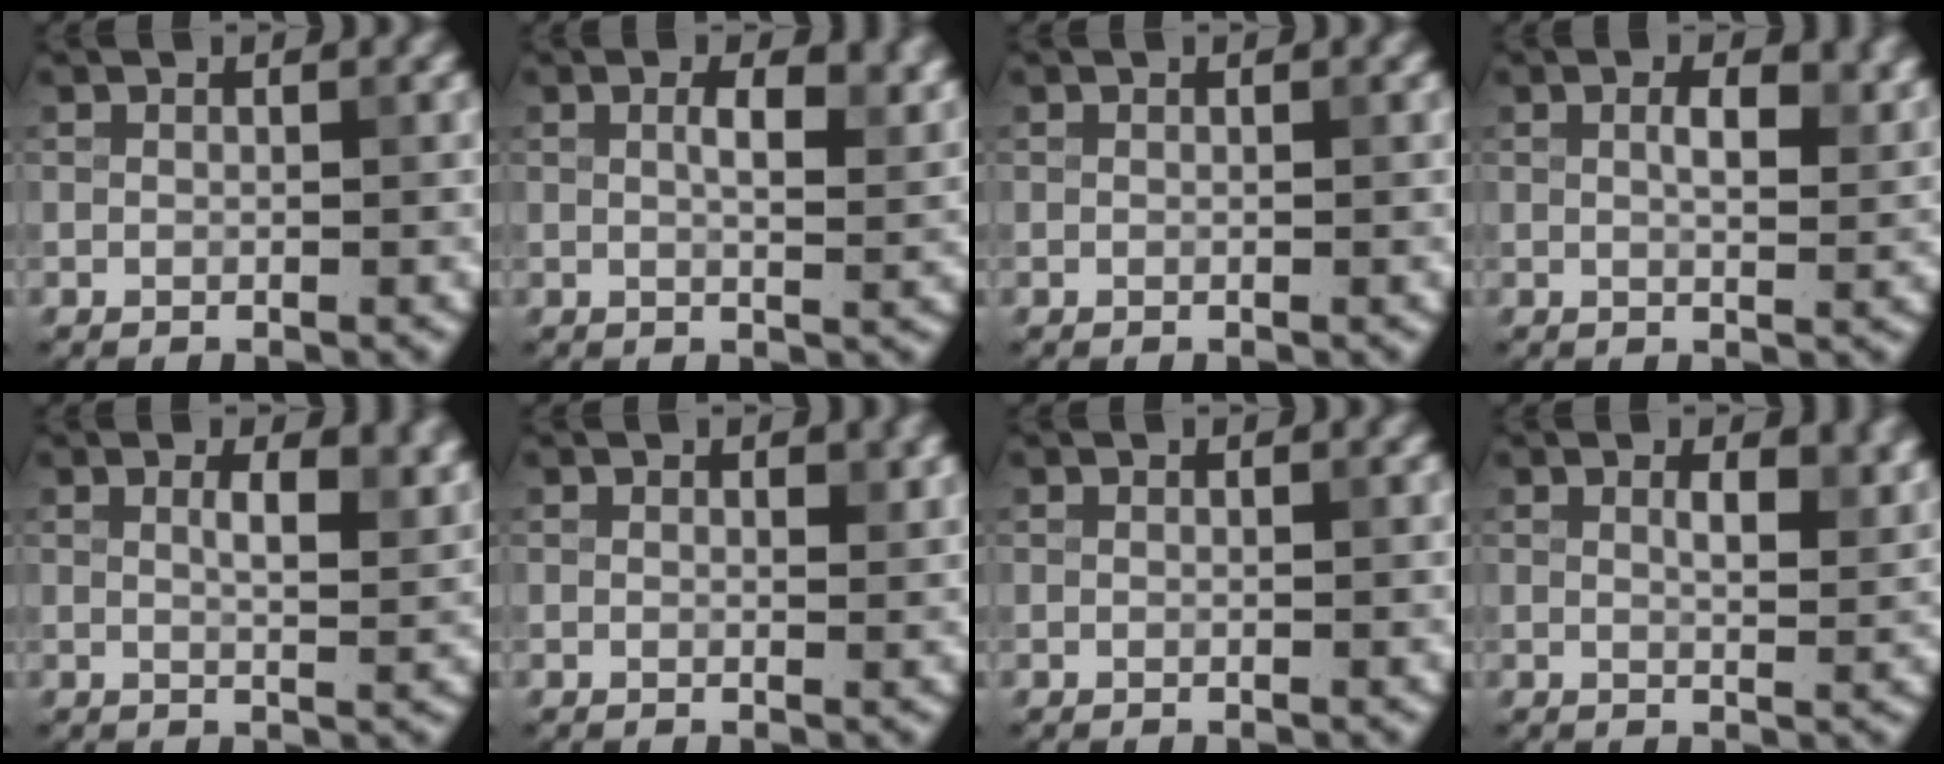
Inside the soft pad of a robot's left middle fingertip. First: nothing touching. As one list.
[{"total": 4.1, "force": [1.6, 1.7, 3.4], "torque": [-0.046, 0.005, 0.021]}, {"total": 0.0}, {"total": 3.4, "force": [1.3, 1.4, 2.7], "torque": [-0.047, 0.001, 0.021]}, {"total": 4.3, "force": [1.9, 1.7, 3.5], "torque": [-0.041, 0.004, 0.025]}, {"total": 0.8, "force": [0.4, 0.4, 0.6], "torque": [-0.005, -0.003, 0.006]}, {"total": 0.0}, {"total": 3.1, "force": [1.5, 1.2, 2.5], "torque": [-0.030, 0.000, 0.025]}]